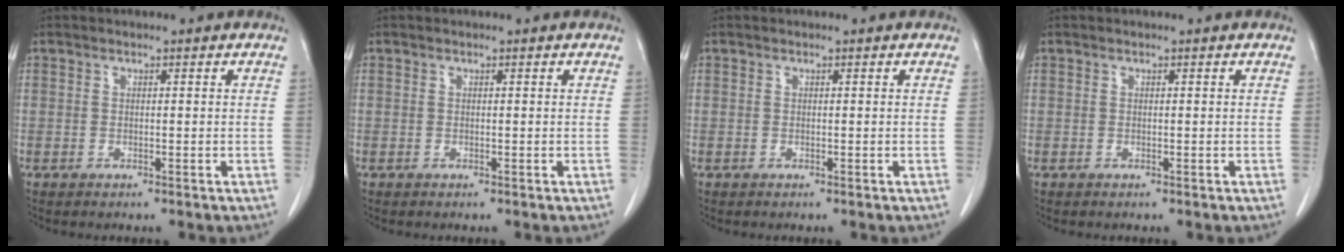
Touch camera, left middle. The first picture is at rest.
{"total": 0.0}
{"total": 0.0}
{"total": 0.0}